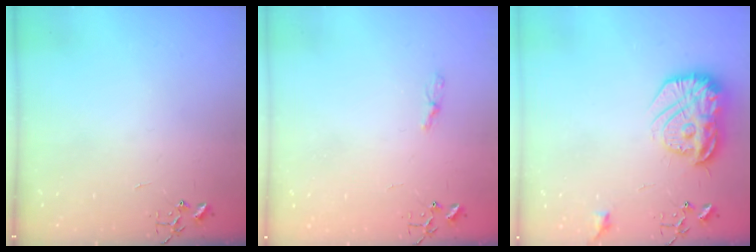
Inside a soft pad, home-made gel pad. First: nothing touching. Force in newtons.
{"total": 4.4, "press": 4.4, "slide": 0.6}
{"total": 17.6, "press": 17.6, "slide": 1.3}